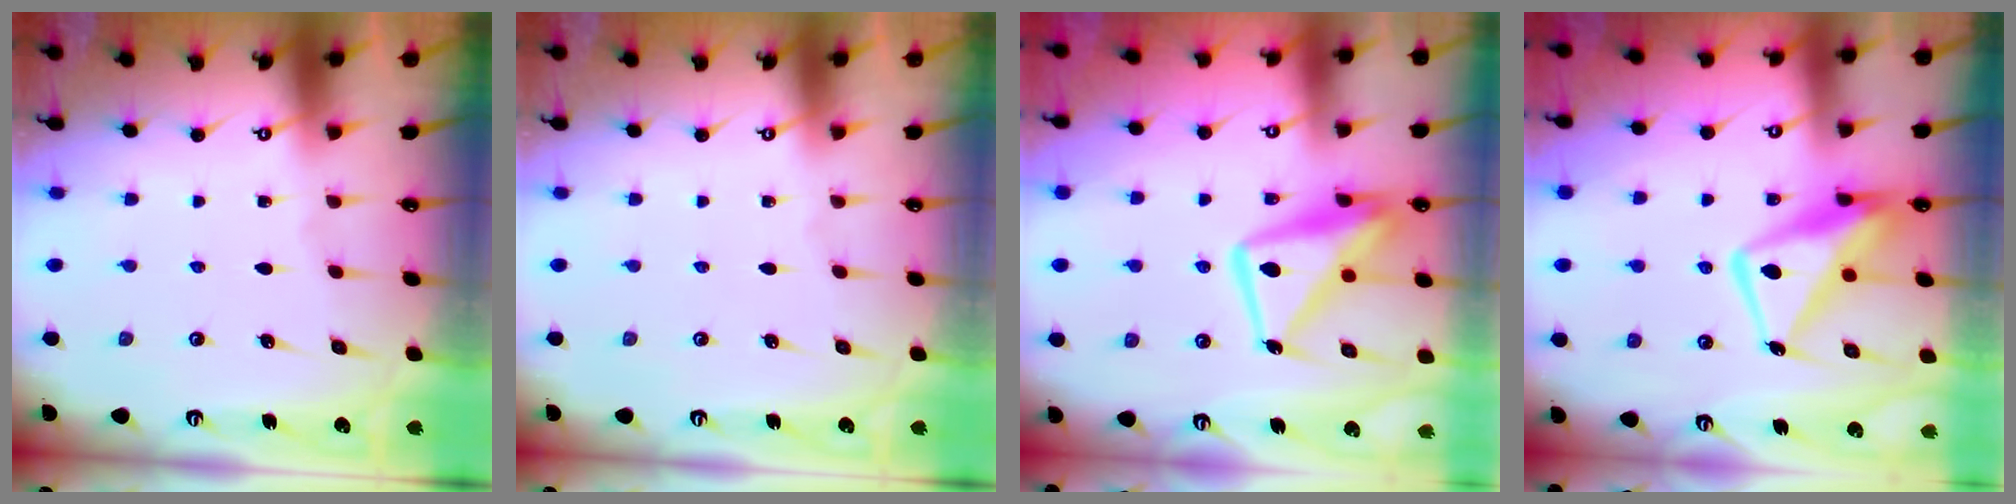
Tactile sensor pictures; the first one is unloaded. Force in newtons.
{"total": 0.0}
{"total": 15.0, "press": 14.9, "slide": 1.5}
{"total": 11.9, "press": 11.8, "slide": 1.3}